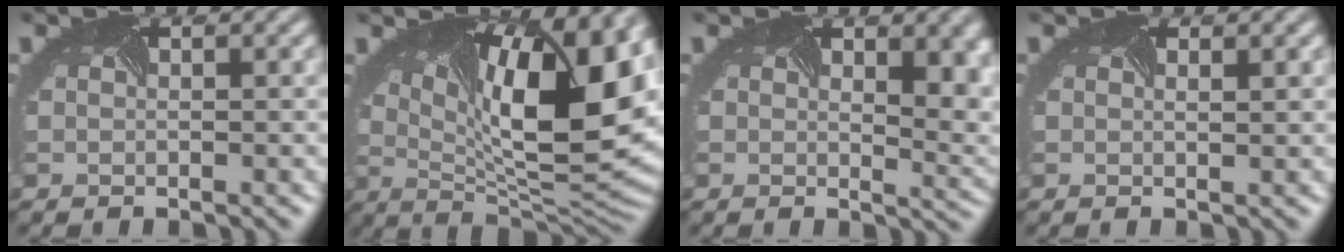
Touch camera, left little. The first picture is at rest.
{"total": 16.3, "force": [4.2, 6.5, 14.3], "torque": [-0.193, 0.006, 0.073]}
{"total": 8.8, "force": [3.1, 4.5, 6.8], "torque": [-0.075, 0.001, 0.055]}
{"total": 1.0, "force": [0.6, 0.4, 0.6], "torque": [0.002, 0.008, -0.008]}